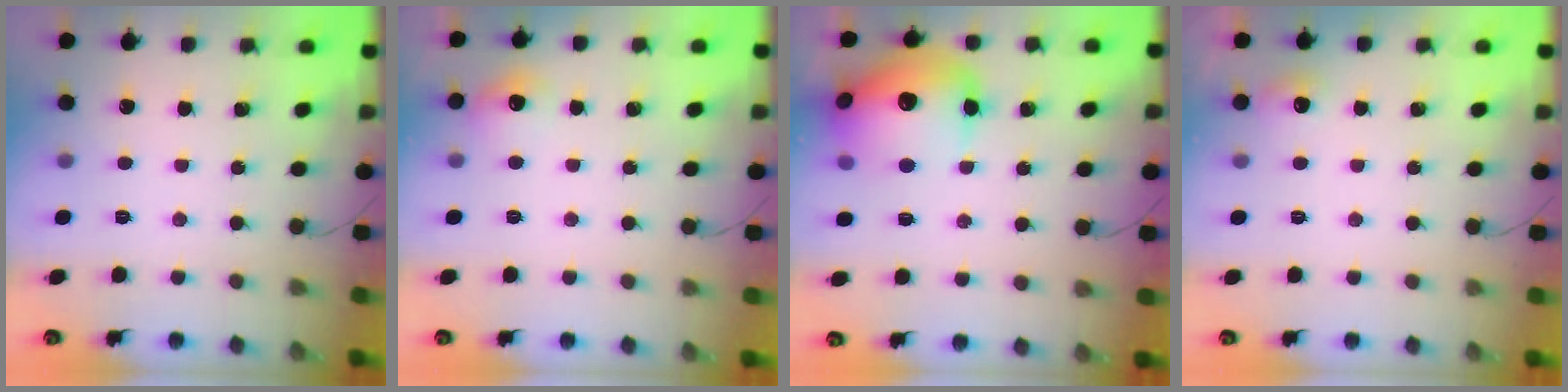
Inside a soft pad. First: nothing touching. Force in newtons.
{"total": 7.5, "press": 7.4, "slide": 1.5}
{"total": 20.1, "press": 20.0, "slide": 2.5}
{"total": 7.5, "press": 5.3, "slide": 5.3}